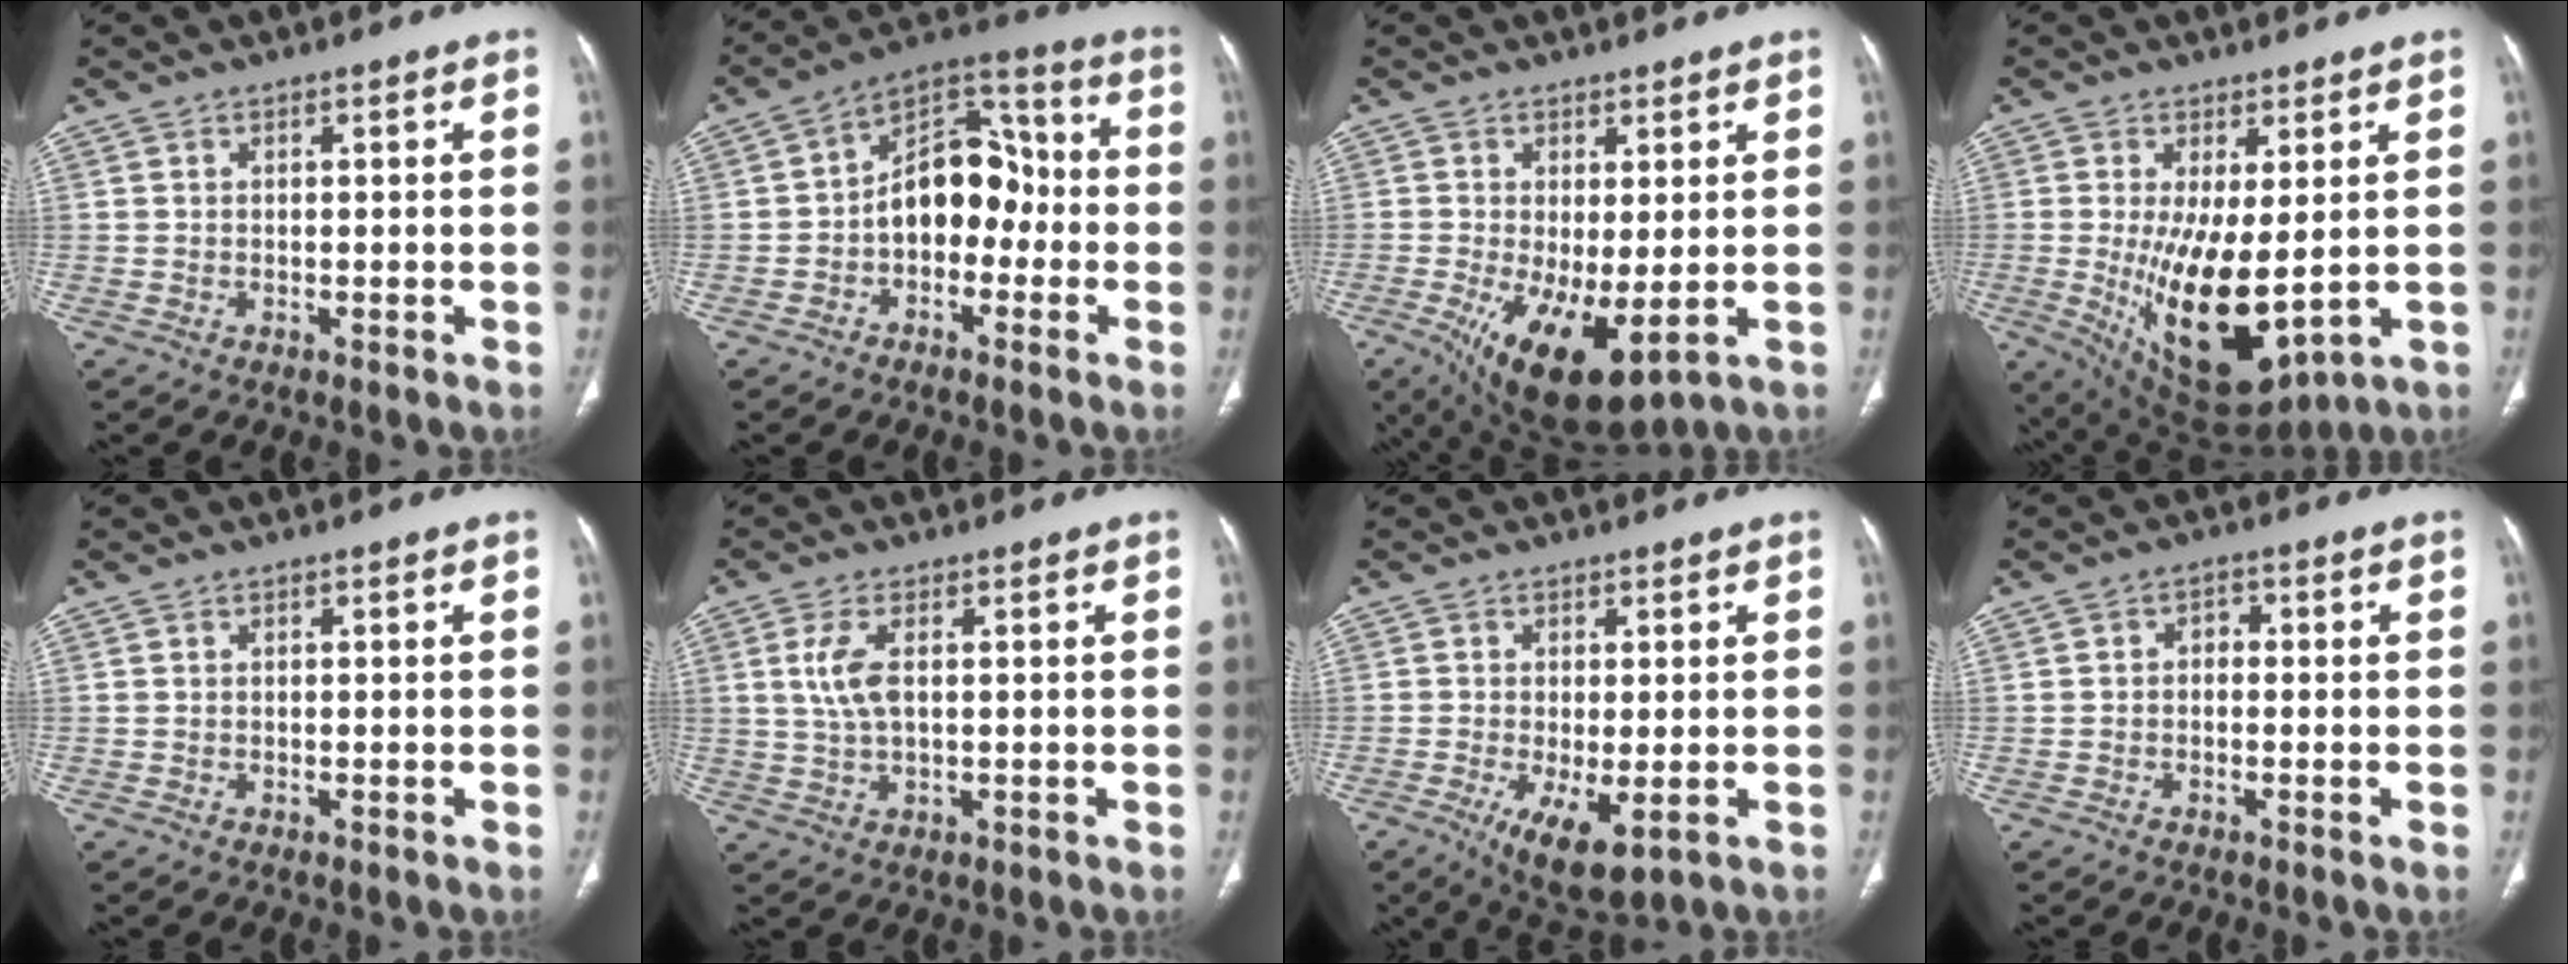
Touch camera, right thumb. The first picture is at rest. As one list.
[{"total": 13.1, "force": [-1.9, 8.9, 9.5], "torque": [-0.108, 0.049, -0.046]}, {"total": 12.4, "force": [-2.8, 5.0, 11.0], "torque": [-0.196, -0.024, -0.024]}, {"total": 14.7, "force": [-0.9, 6.1, 13.4], "torque": [-0.223, -0.029, 0.012]}, {"total": 0.0}, {"total": 5.3, "force": [1.1, 2.3, 4.6], "torque": [-0.112, 0.001, 0.025]}, {"total": 8.1, "force": [-2.6, 3.0, 7.1], "torque": [-0.123, -0.021, -0.034]}, {"total": 2.0, "force": [-0.3, 1.6, 1.2], "torque": [-0.009, 0.010, -0.012]}]